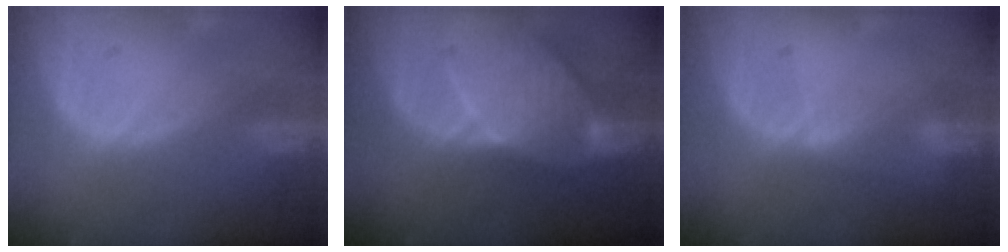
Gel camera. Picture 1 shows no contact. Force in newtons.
{"total": 8.1, "press": 8.0, "slide": 0.9}
{"total": 1.4, "press": 1.1, "slide": 0.8}